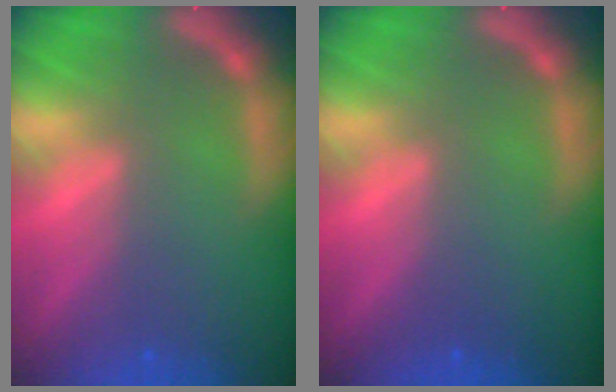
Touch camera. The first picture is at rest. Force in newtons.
{"total": 0.0}